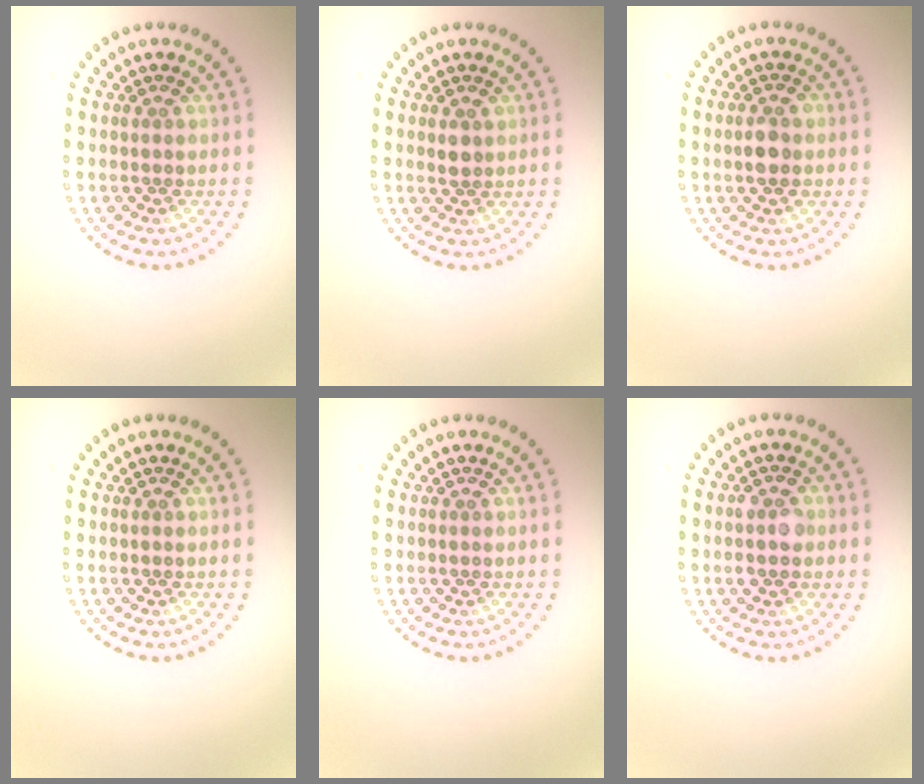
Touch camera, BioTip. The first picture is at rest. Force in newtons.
{"total": 1.1, "press": 1.0, "slide": 0.5}
{"total": 2.5, "press": 2.5, "slide": 0.3}
{"total": 0.0}
{"total": 0.0}
{"total": 2.2, "press": 2.2, "slide": 0.2}